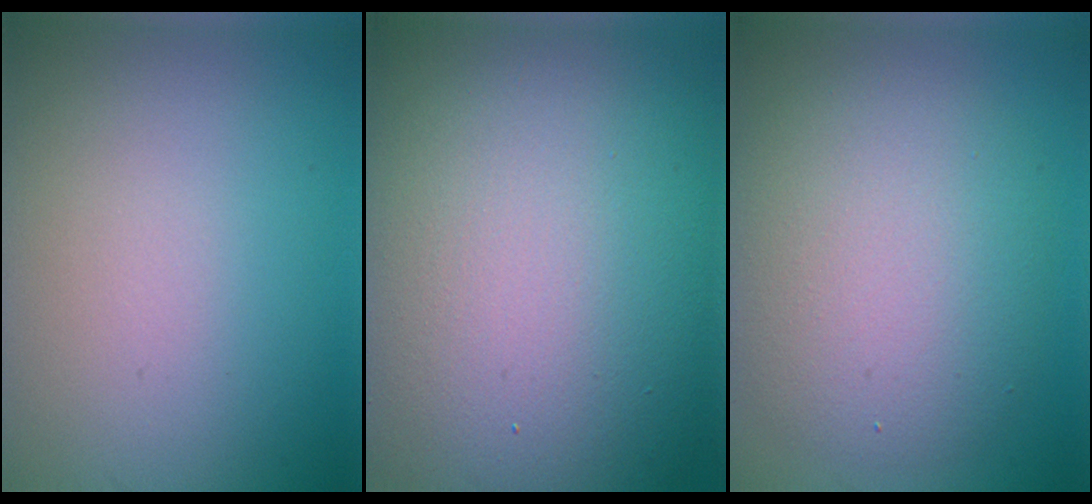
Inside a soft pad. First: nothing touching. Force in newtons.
{"total": 19.1, "press": 19.1, "slide": 1.0}
{"total": 6.8, "press": 6.8, "slide": 0.3}